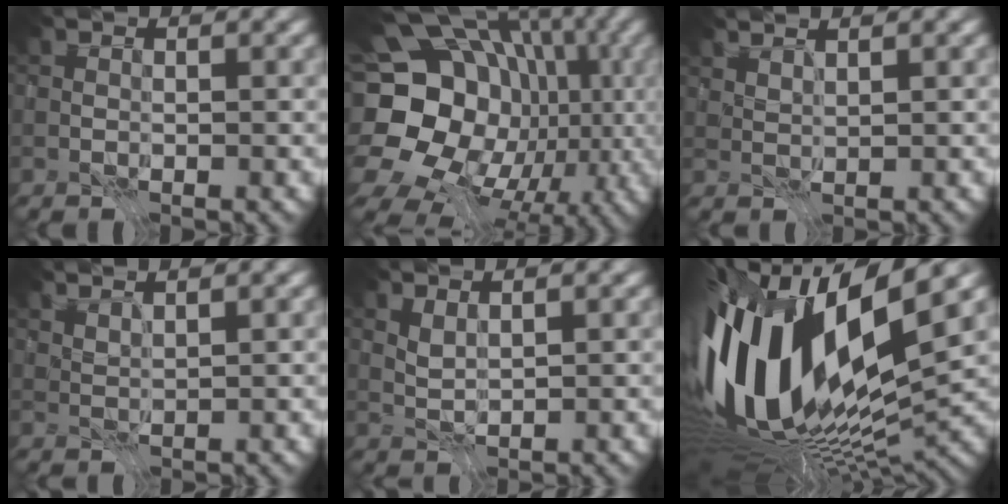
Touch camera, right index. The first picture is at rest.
{"total": 20.2, "force": [-1.3, 17.1, 10.7], "torque": [-0.191, -0.003, -0.028]}
{"total": 1.7, "force": [1.5, 0.1, 0.8], "torque": [-0.012, -0.005, 0.026]}
{"total": 2.1, "force": [1.8, 0.3, 1.0], "torque": [-0.018, -0.004, 0.030]}
{"total": 1.0, "force": [0.6, 0.3, 0.8], "torque": [-0.018, -0.005, 0.013]}
{"total": 17.1, "force": [0.7, 6.4, 15.8], "torque": [-0.301, -0.022, 0.013]}